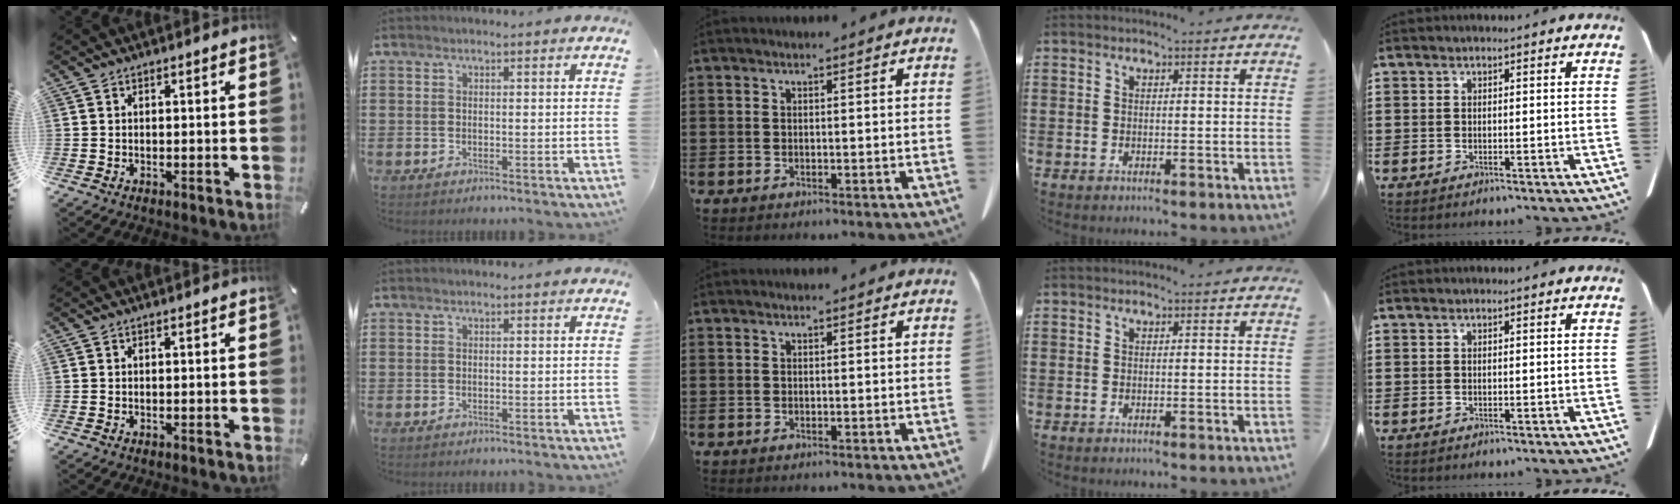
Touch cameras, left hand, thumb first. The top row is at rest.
{}